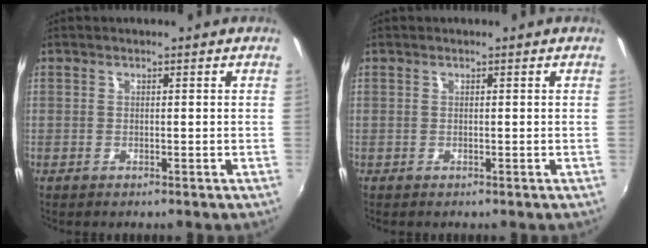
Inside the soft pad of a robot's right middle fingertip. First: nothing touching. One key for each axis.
{"total": 0.0}